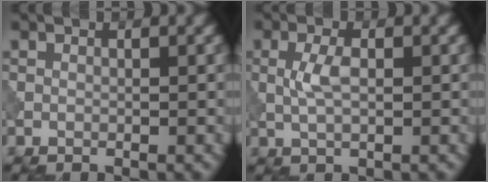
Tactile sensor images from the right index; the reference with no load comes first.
{"total": 2.4, "force": [0.1, 1.1, 2.1], "torque": [-0.051, 0.002, 0.001]}